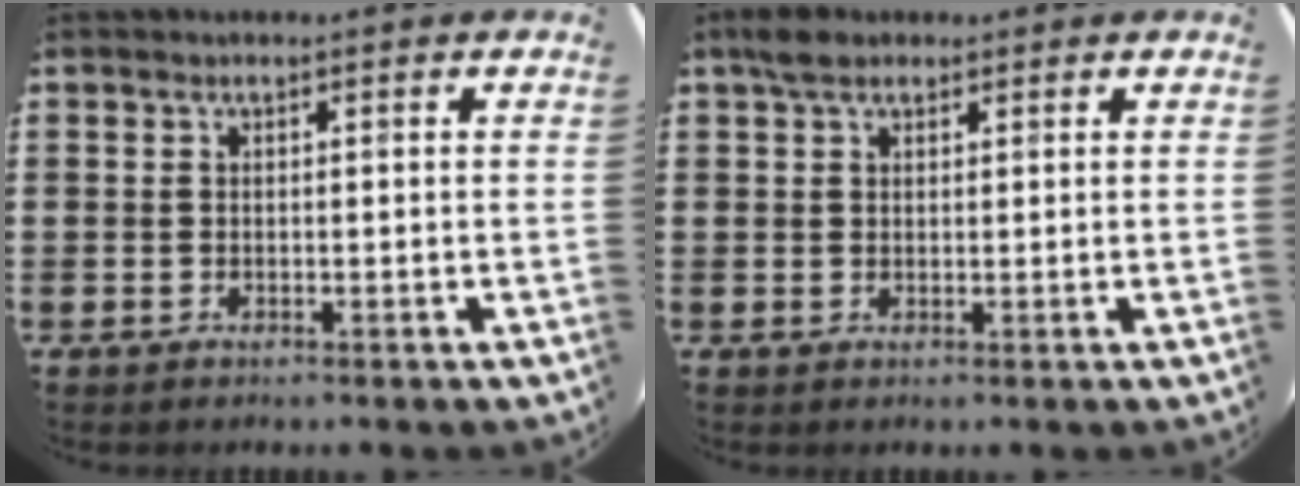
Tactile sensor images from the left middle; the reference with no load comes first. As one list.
[{"total": 2.5, "force": [1.9, 1.1, 1.1], "torque": [-0.016, 0.004, 0.034]}]